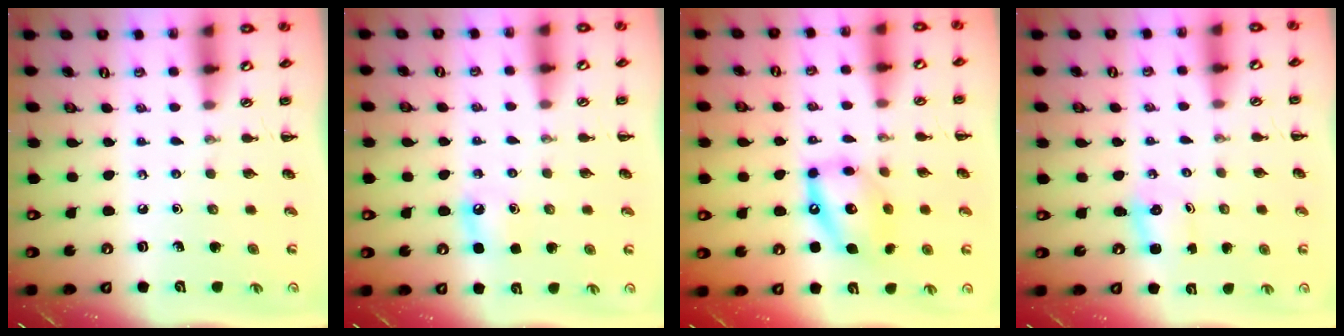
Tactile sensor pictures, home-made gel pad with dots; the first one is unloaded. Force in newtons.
{"total": 3.8, "press": 3.6, "slide": 1.4}
{"total": 13.2, "press": 12.9, "slide": 3.0}
{"total": 2.0, "press": 1.9, "slide": 0.7}